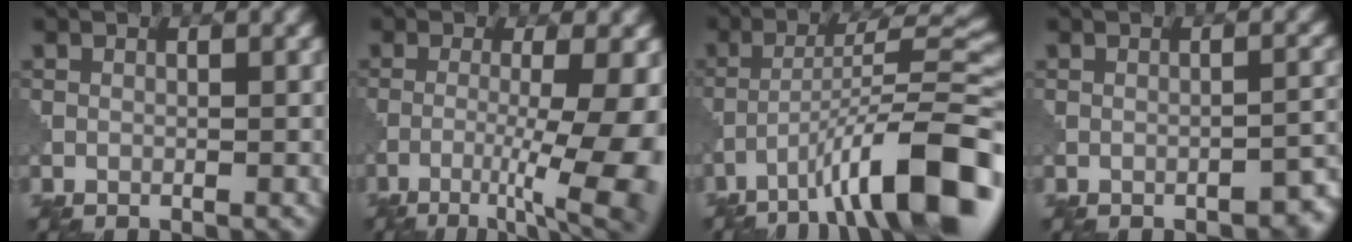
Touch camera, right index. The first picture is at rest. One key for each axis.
{"total": 9.4, "fx": -3.2, "fy": 2.0, "fz": 8.6, "tx": -0.136, "ty": -0.011, "tz": -0.038}
{"total": 12.4, "fx": -6.9, "fy": 2.4, "fz": 10.0, "tx": -0.149, "ty": 0.018, "tz": -0.108}
{"total": 2.8, "fx": -2.2, "fy": 0.7, "fz": 1.6, "tx": -0.015, "ty": 0.009, "tz": -0.028}